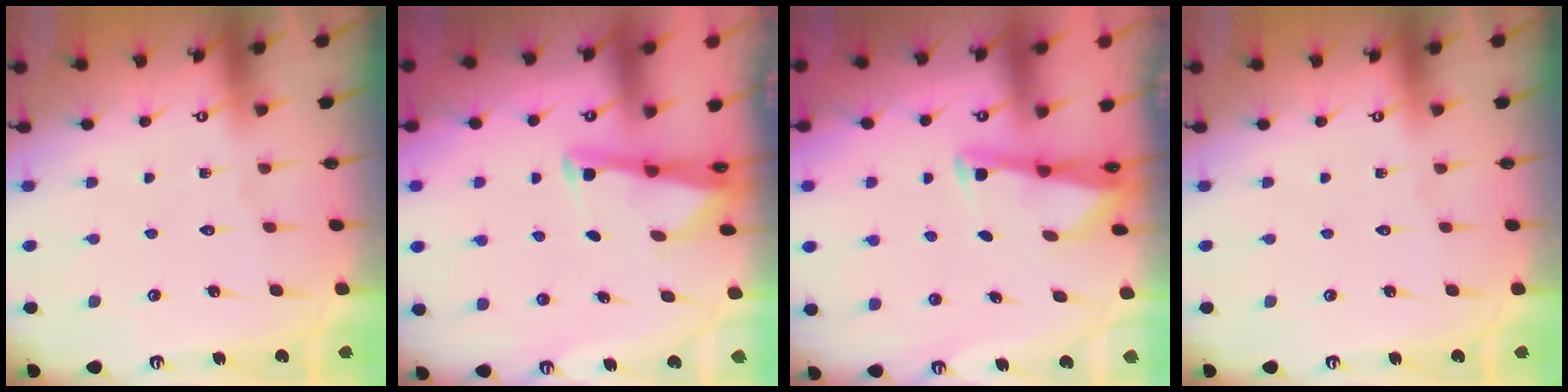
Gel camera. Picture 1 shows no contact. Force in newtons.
{"total": 2.5, "press": 2.5, "slide": 0.3}
{"total": 2.5, "press": 2.5, "slide": 0.2}
{"total": 0.0}